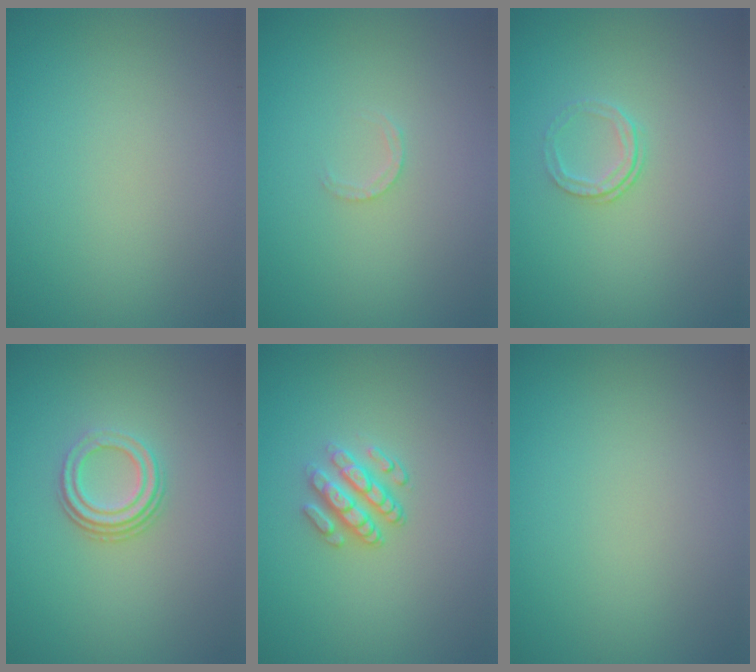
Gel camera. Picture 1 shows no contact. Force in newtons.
{"total": 0.9, "press": 0.9, "slide": 0.2}
{"total": 1.3, "press": 0.9, "slide": 0.9}
{"total": 3.0, "press": 2.2, "slide": 2.0}
{"total": 2.9, "press": 2.5, "slide": 1.6}
{"total": 0.0}